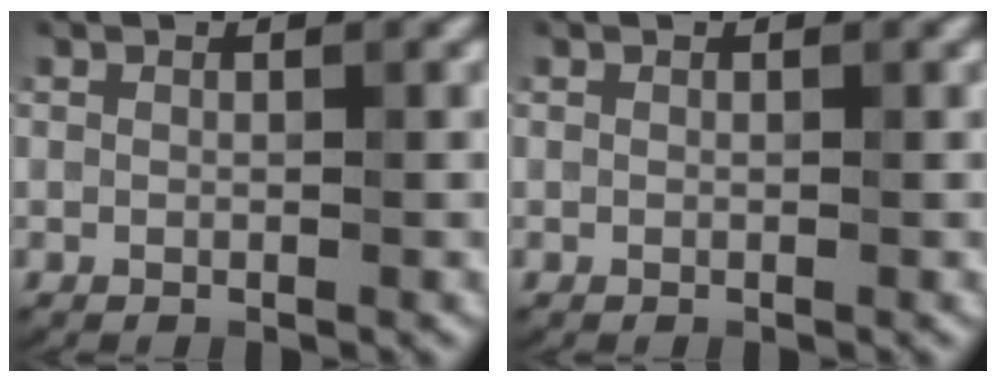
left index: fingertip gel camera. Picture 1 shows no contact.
{"total": 0.0}